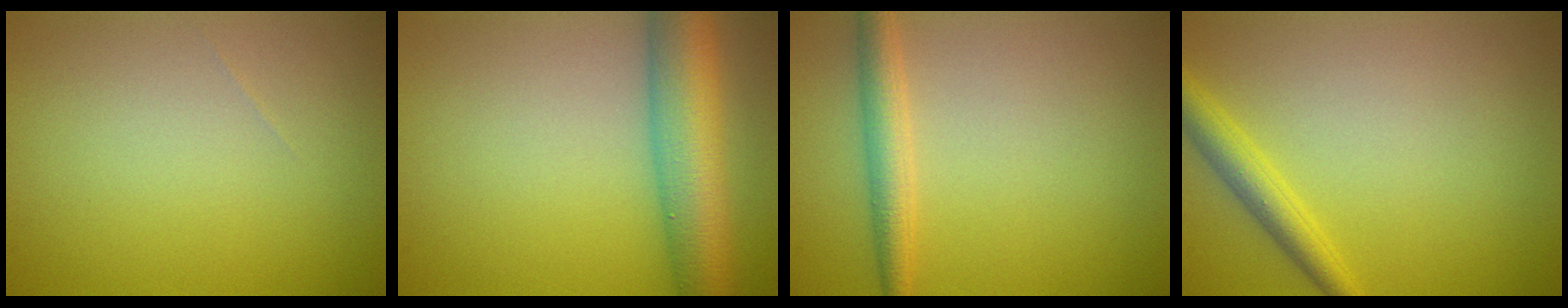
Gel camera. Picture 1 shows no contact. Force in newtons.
{"total": 7.5, "press": 7.5, "slide": 0.1}
{"total": 2.6, "press": 2.6, "slide": 0.0}
{"total": 2.6, "press": 2.6, "slide": 0.1}